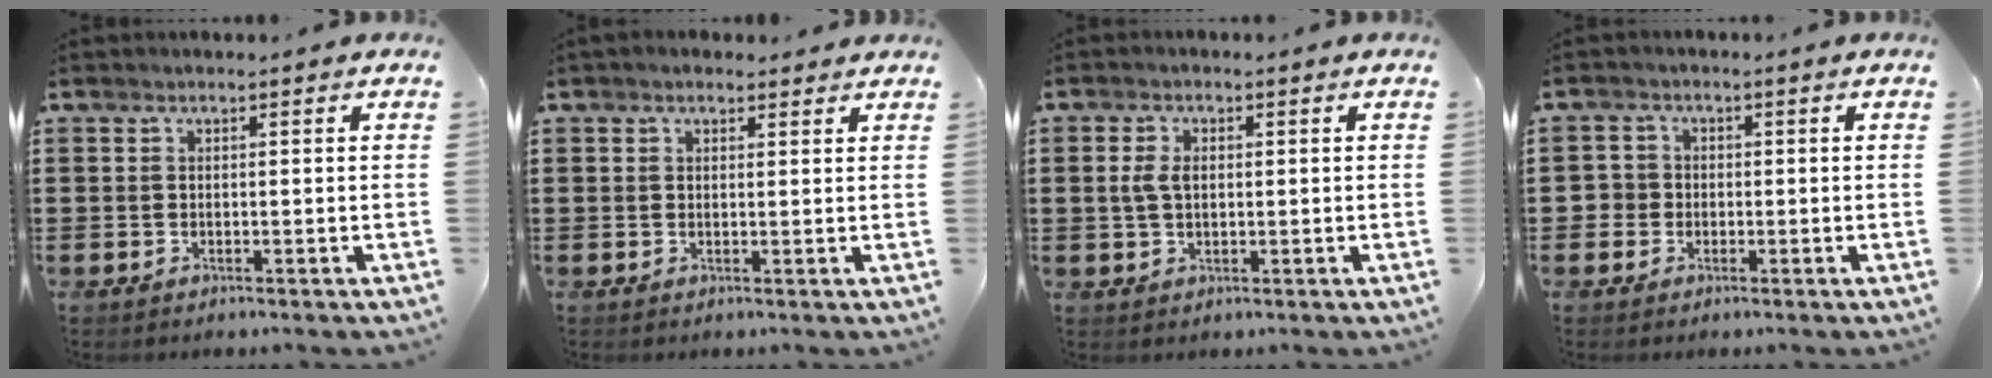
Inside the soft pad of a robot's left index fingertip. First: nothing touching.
{"total": 1.4, "force": [1.2, 0.6, 0.4], "torque": [-0.010, 0.006, 0.022]}
{"total": 3.1, "force": [0.4, 1.8, 2.5], "torque": [-0.069, 0.003, 0.000]}
{"total": 2.1, "force": [-0.4, 2.1, 0.3], "torque": [-0.016, 0.005, -0.012]}